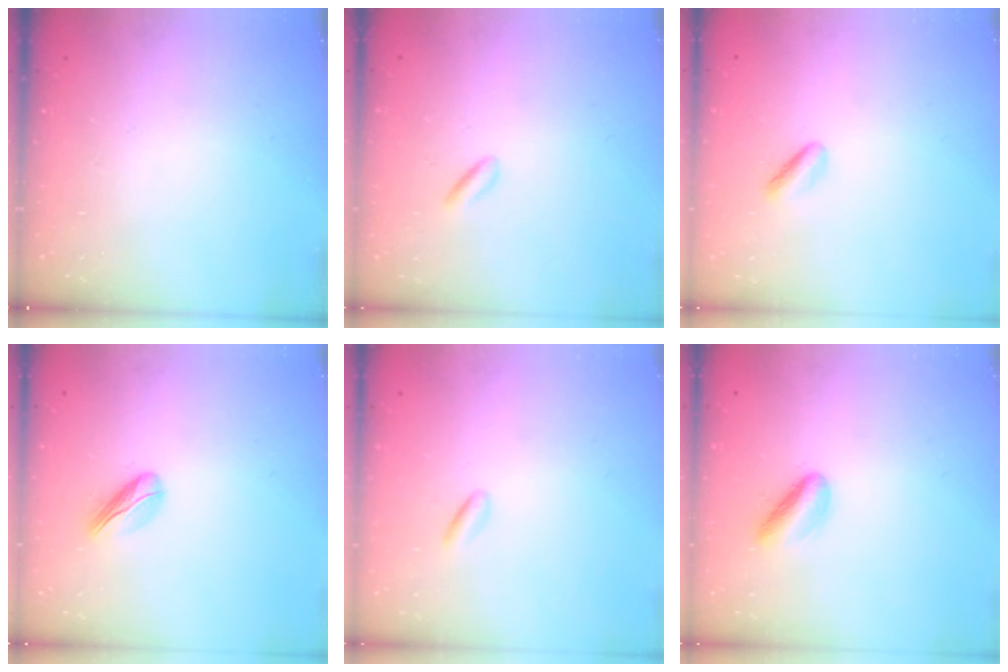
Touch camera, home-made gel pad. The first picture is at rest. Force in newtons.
{"total": 1.7, "press": 1.5, "slide": 0.8}
{"total": 2.1, "press": 2.0, "slide": 0.6}
{"total": 4.7, "press": 4.6, "slide": 1.0}
{"total": 0.7, "press": 0.5, "slide": 0.5}
{"total": 5.1, "press": 5.1, "slide": 0.6}